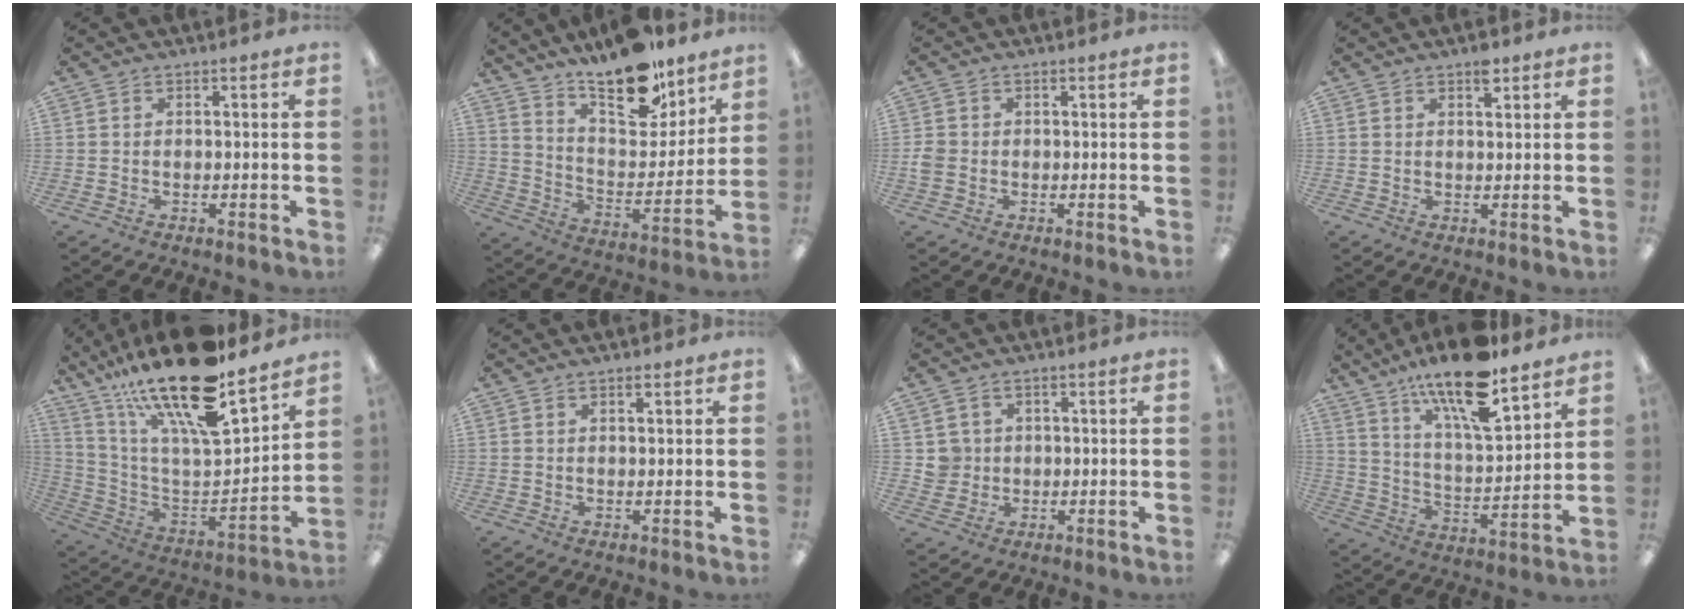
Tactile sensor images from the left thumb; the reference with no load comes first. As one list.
[{"total": 18.0, "force": [14.4, 6.8, 8.4], "torque": [-0.131, -0.105, 0.249]}, {"total": 2.5, "force": [-0.3, 2.2, 1.2], "torque": [-0.011, 0.002, -0.007]}, {"total": 3.3, "force": [2.1, 1.4, 2.0], "torque": [-0.021, -0.009, 0.032]}, {"total": 24.5, "force": [18.8, 6.1, 14.4], "torque": [-0.251, -0.127, 0.318]}, {"total": 1.2, "force": [1.1, 0.2, 0.4], "torque": [-0.011, -0.001, 0.020]}, {"total": 4.2, "force": [1.1, 4.0, 0.2], "torque": [-0.002, 0.003, 0.018]}, {"total": 18.1, "force": [13.6, 4.7, 10.9], "torque": [-0.188, -0.083, 0.226]}]